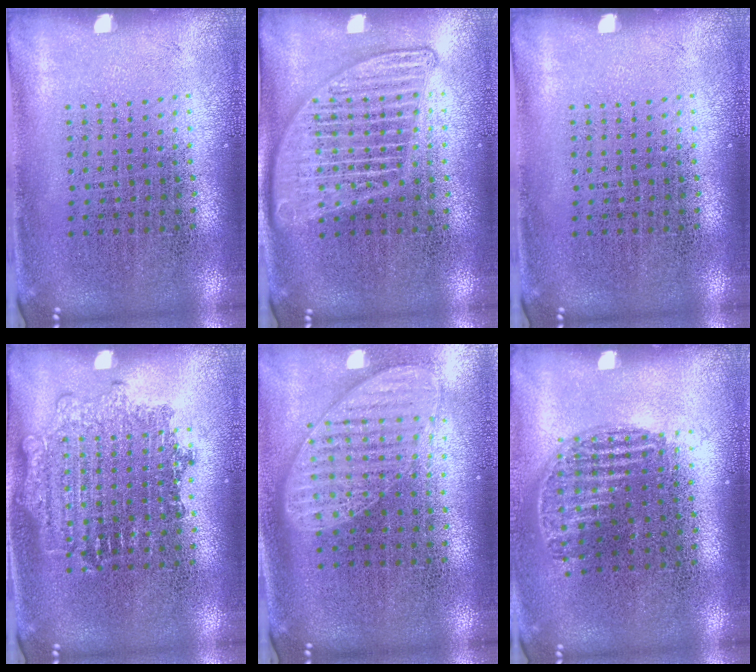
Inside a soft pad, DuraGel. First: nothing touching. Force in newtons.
{"total": 1.8, "press": 1.8, "slide": 0.3}
{"total": 0.0}
{"total": 2.2, "press": 2.2, "slide": 0.5}
{"total": 1.5, "press": 1.3, "slide": 0.8}
{"total": 1.0, "press": 0.9, "slide": 0.5}